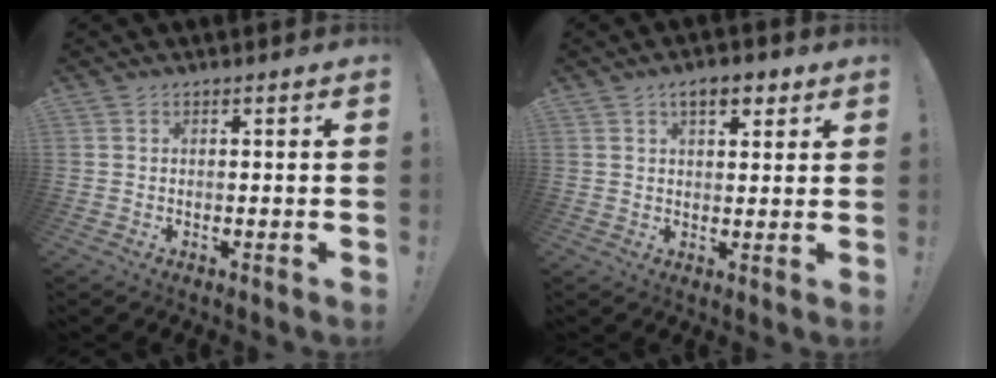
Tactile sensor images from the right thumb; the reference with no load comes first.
{"total": 6.0, "force": [3.3, 2.9, 4.1], "torque": [-0.061, -0.002, 0.055]}